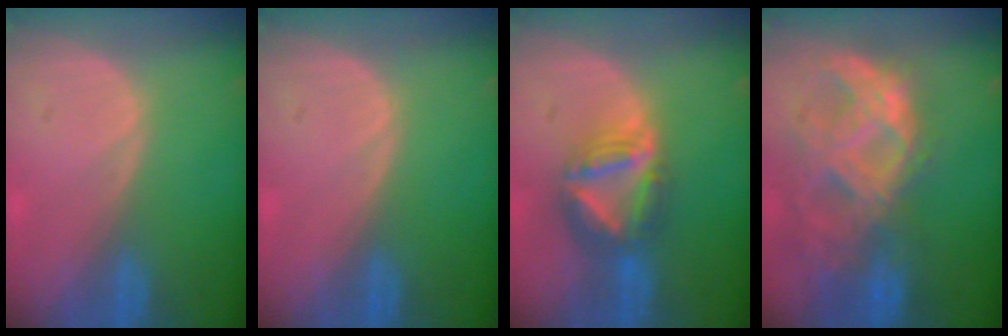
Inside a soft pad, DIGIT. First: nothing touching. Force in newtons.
{"total": 0.0}
{"total": 7.9, "press": 6.8, "slide": 4.0}
{"total": 11.1, "press": 9.4, "slide": 6.0}